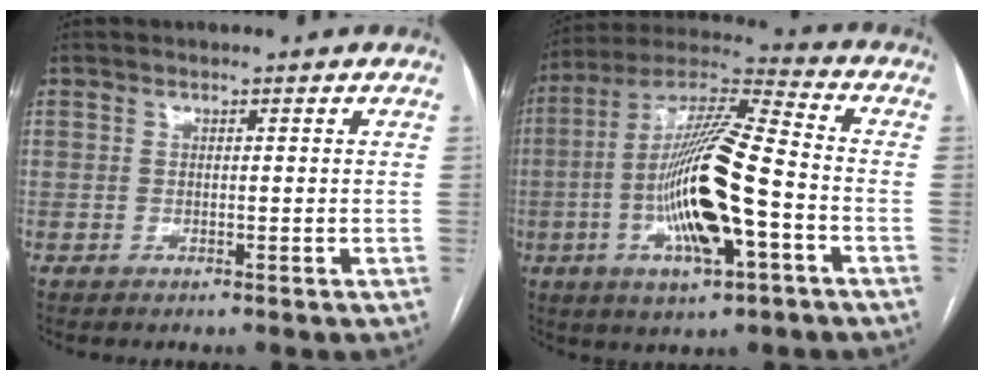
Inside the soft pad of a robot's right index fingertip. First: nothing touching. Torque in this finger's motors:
{"motor_torque": [2.14, 0.00, 1.05, 0.21]}